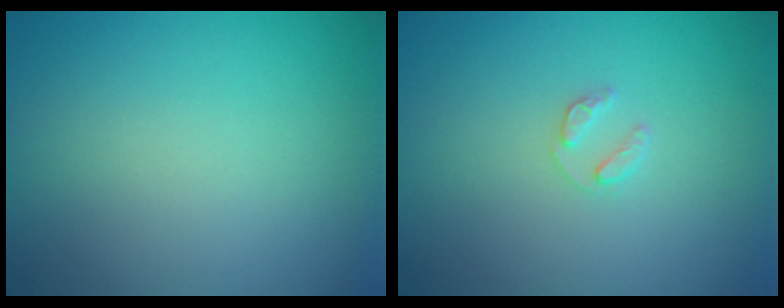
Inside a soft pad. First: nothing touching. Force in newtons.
{"total": 1.1, "press": 1.1, "slide": 0.2}